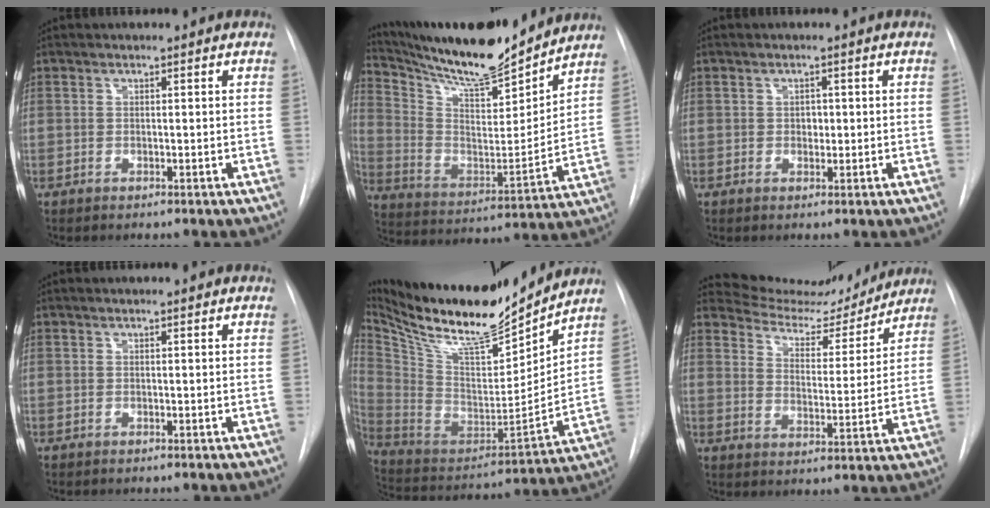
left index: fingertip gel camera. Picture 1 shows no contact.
{"total": 18.9, "force": [17.2, 2.3, 7.5], "torque": [-0.146, -0.020, 0.288]}
{"total": 1.2, "force": [-0.1, 1.0, 0.7], "torque": [-0.007, -0.001, -0.001]}
{"total": 1.7, "force": [1.6, 0.2, 0.6], "torque": [-0.011, 0.015, 0.019]}
{"total": 24.1, "force": [20.8, 4.0, 11.4], "torque": [-0.215, -0.026, 0.350]}
{"total": 12.0, "force": [11.7, 2.2, 0.7], "torque": [-0.009, -0.016, 0.170]}